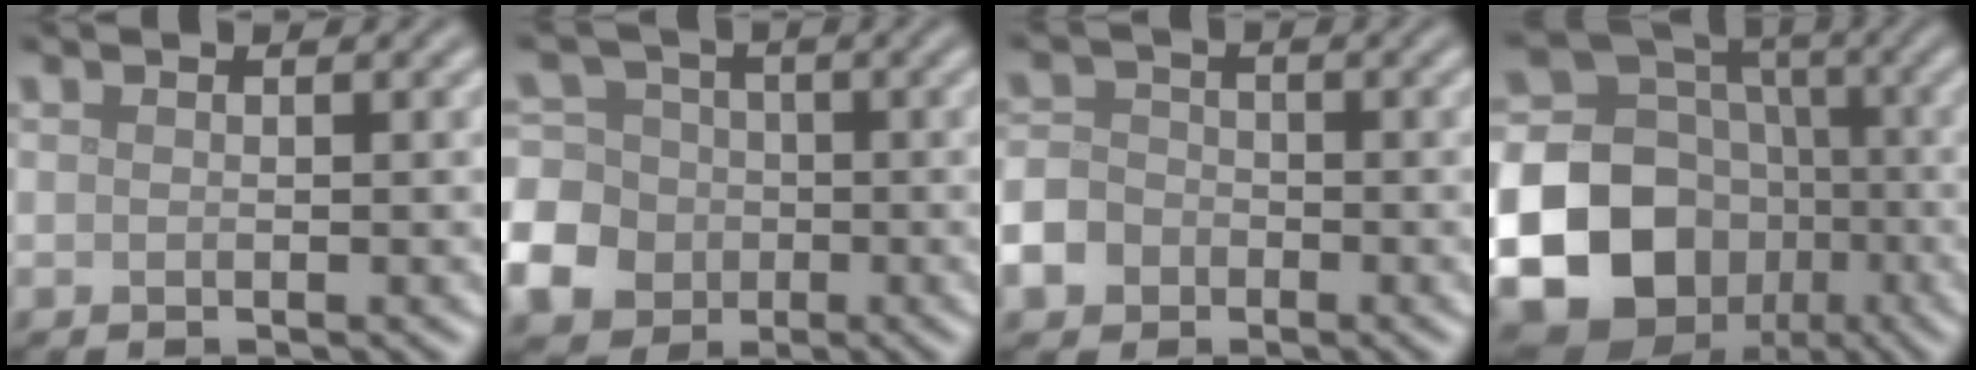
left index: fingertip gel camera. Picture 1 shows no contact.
{"total": 8.5, "force": [-3.0, 7.4, 2.8], "torque": [-0.070, -0.012, -0.081]}
{"total": 4.9, "force": [-2.6, 3.9, 1.6], "torque": [-0.023, -0.012, -0.056]}
{"total": 22.8, "force": [-6.6, 20.3, 8.2], "torque": [-0.202, -0.035, -0.149]}